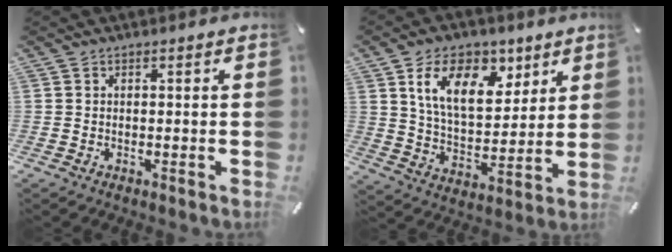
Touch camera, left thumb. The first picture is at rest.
{"total": 15.3, "force": [7.7, 9.3, 9.4], "torque": [-0.163, -0.017, 0.139]}